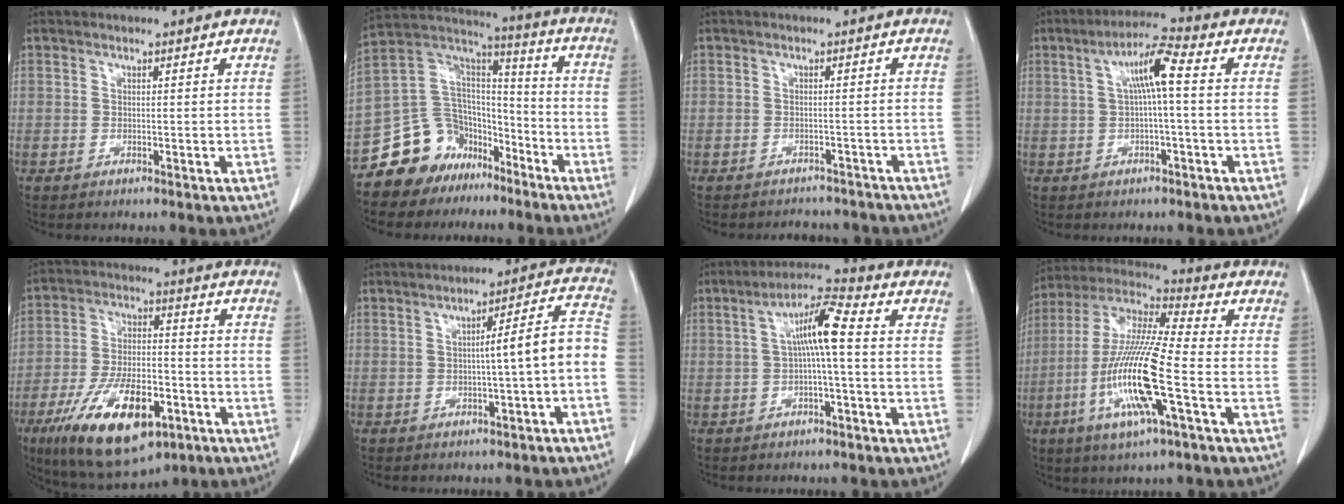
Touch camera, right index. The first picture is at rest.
{"total": 14.0, "force": [-9.8, 9.6, 3.0], "torque": [-0.056, 0.092, -0.169]}
{"total": 6.8, "force": [-6.4, 2.4, 0.4], "torque": [0.001, 0.014, -0.064]}
{"total": 6.1, "force": [0.9, 0.3, 6.1], "torque": [-0.109, 0.021, 0.015]}
{"total": 17.8, "force": [-8.9, 7.2, 13.6], "torque": [-0.259, -0.006, -0.141]}
{"total": 7.6, "force": [-1.8, -0.1, 7.3], "torque": [-0.091, 0.027, -0.025]}
{"total": 7.0, "force": [0.4, 0.4, 7.0], "torque": [-0.127, 0.022, 0.003]}
{"total": 16.7, "force": [-4.7, 1.0, 16.0], "torque": [-0.331, -0.013, -0.092]}